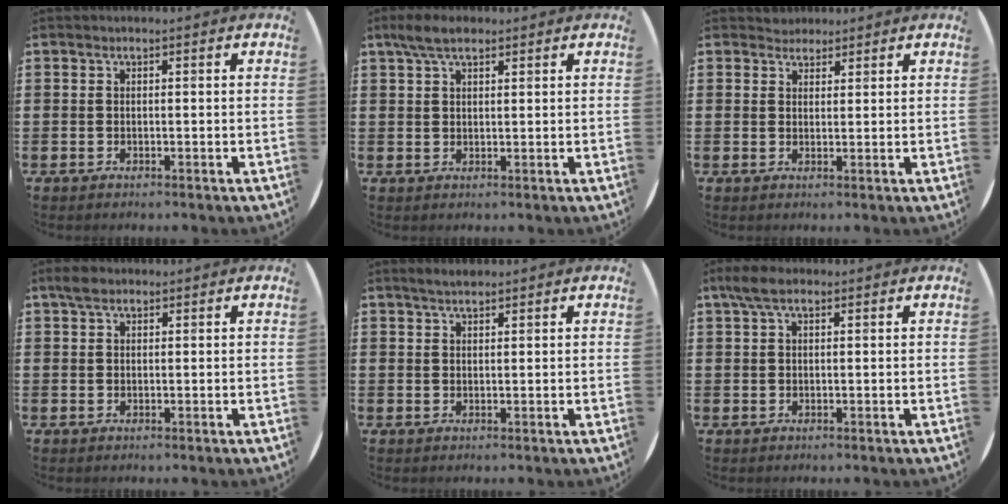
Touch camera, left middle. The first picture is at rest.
{"total": 3.7, "force": [2.7, 1.4, 2.1], "torque": [-0.039, 0.004, 0.048]}
{"total": 2.0, "force": [1.9, 0.7, -0.1], "torque": [0.000, 0.006, 0.037]}
{"total": 1.8, "force": [1.4, 0.9, 0.8], "torque": [-0.009, 0.003, 0.023]}
{"total": 1.8, "force": [1.6, 0.3, 0.7], "torque": [-0.015, 0.004, 0.029]}
{"total": 3.0, "force": [1.8, 1.2, 2.1], "torque": [-0.044, 0.008, 0.032]}